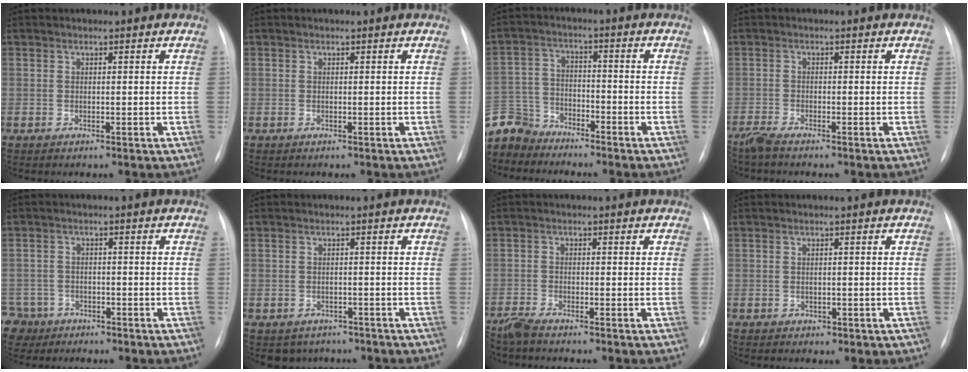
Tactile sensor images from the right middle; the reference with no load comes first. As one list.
[{"total": 0.0}, {"total": 9.5, "force": [-8.6, 4.0, 0.5], "torque": [-0.024, 0.009, -0.169]}, {"total": 2.3, "force": [-2.1, -0.1, 1.1], "torque": [-0.031, -0.008, -0.045]}, {"total": 6.8, "force": [-4.5, 5.1, 0.2], "torque": [-0.017, 0.003, -0.076]}, {"total": 3.9, "force": [-3.1, 2.3, 0.3], "torque": [0.002, 0.009, -0.039]}, {"total": 3.0, "force": [-2.7, -0.1, 1.2], "torque": [-0.029, -0.012, -0.056]}, {"total": 1.2, "force": [-0.5, 1.0, 0.6], "torque": [-0.008, 0.002, -0.001]}]